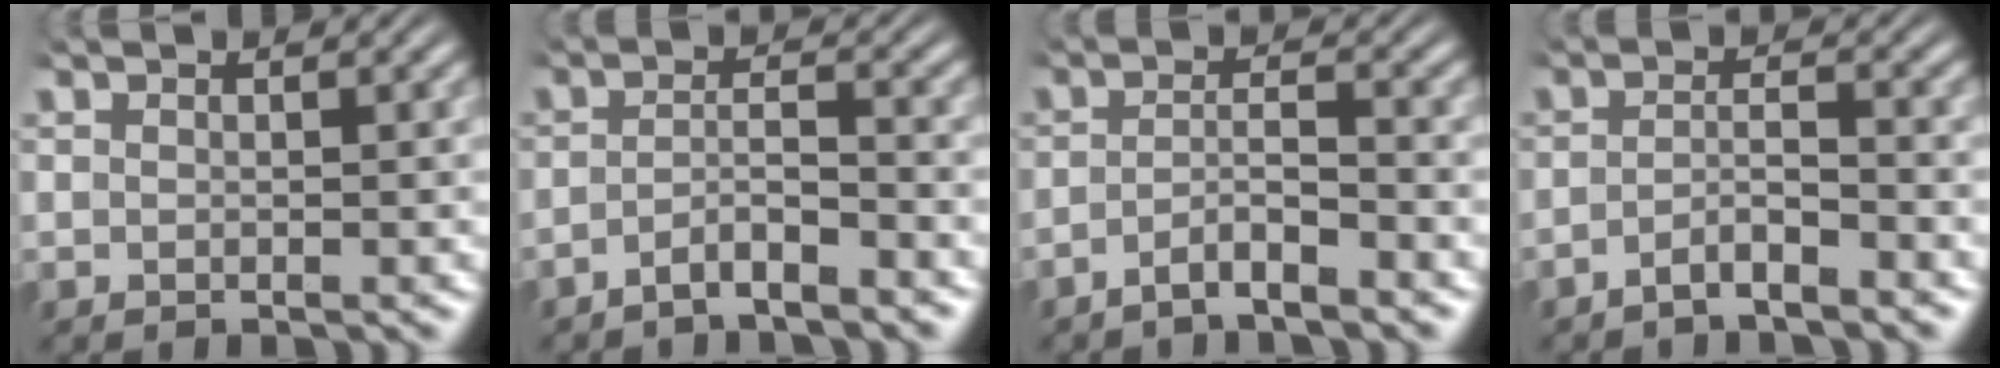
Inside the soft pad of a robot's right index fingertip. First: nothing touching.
{"total": 3.4, "force": [-2.9, 0.5, 1.7], "torque": [-0.028, -0.009, -0.048]}
{"total": 3.5, "force": [-2.9, 0.6, 1.8], "torque": [-0.032, -0.009, -0.047]}
{"total": 3.1, "force": [-2.7, 0.4, 1.5], "torque": [-0.024, -0.009, -0.044]}